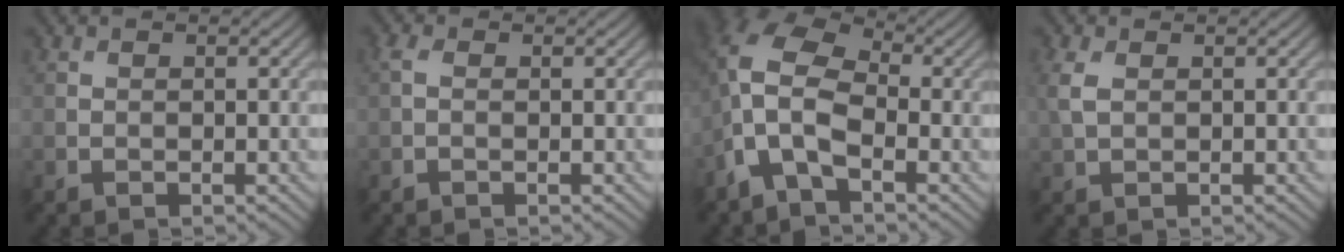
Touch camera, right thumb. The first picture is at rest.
{"total": 1.3, "force": [0.1, 0.7, 1.1], "torque": [-0.029, 0.002, -0.004]}
{"total": 9.7, "force": [-2.6, 5.4, 7.7], "torque": [-0.186, 0.003, -0.070]}
{"total": 2.8, "force": [0.7, 1.7, 2.1], "torque": [-0.069, 0.004, 0.014]}